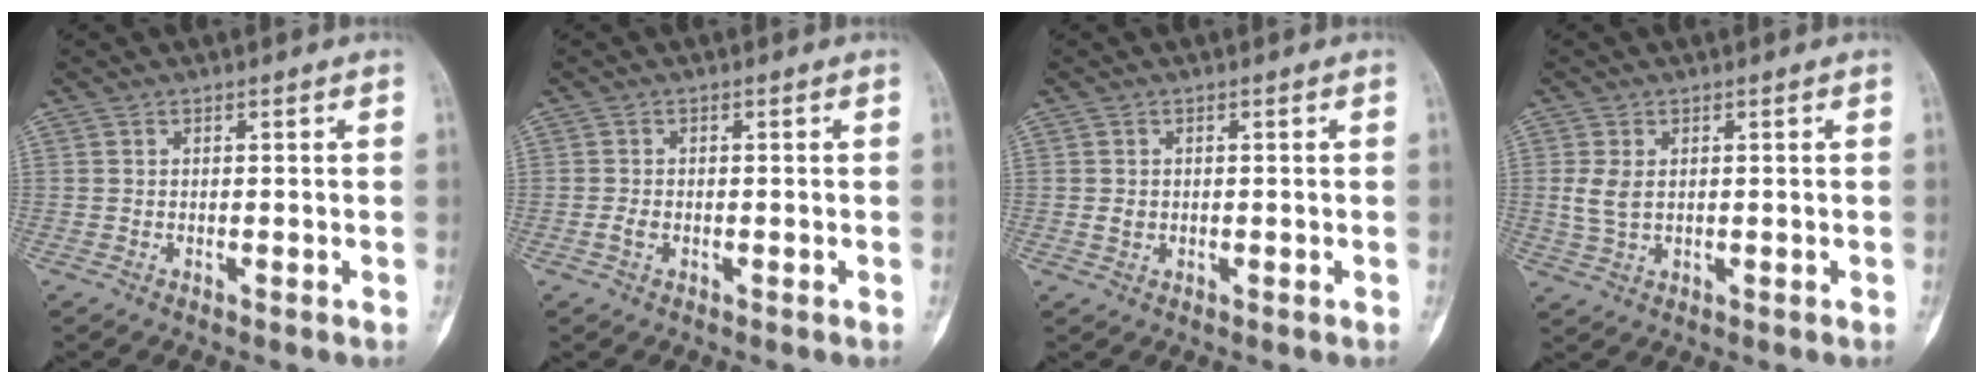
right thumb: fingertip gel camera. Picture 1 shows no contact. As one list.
[{"total": 1.3, "force": [-0.5, 0.8, 0.9], "torque": [-0.022, 0.001, -0.011]}, {"total": 1.3, "force": [0.0, 1.1, 0.7], "torque": [-0.010, 0.001, 0.003]}, {"total": 3.7, "force": [0.5, 2.3, 2.9], "torque": [-0.066, -0.001, 0.014]}]